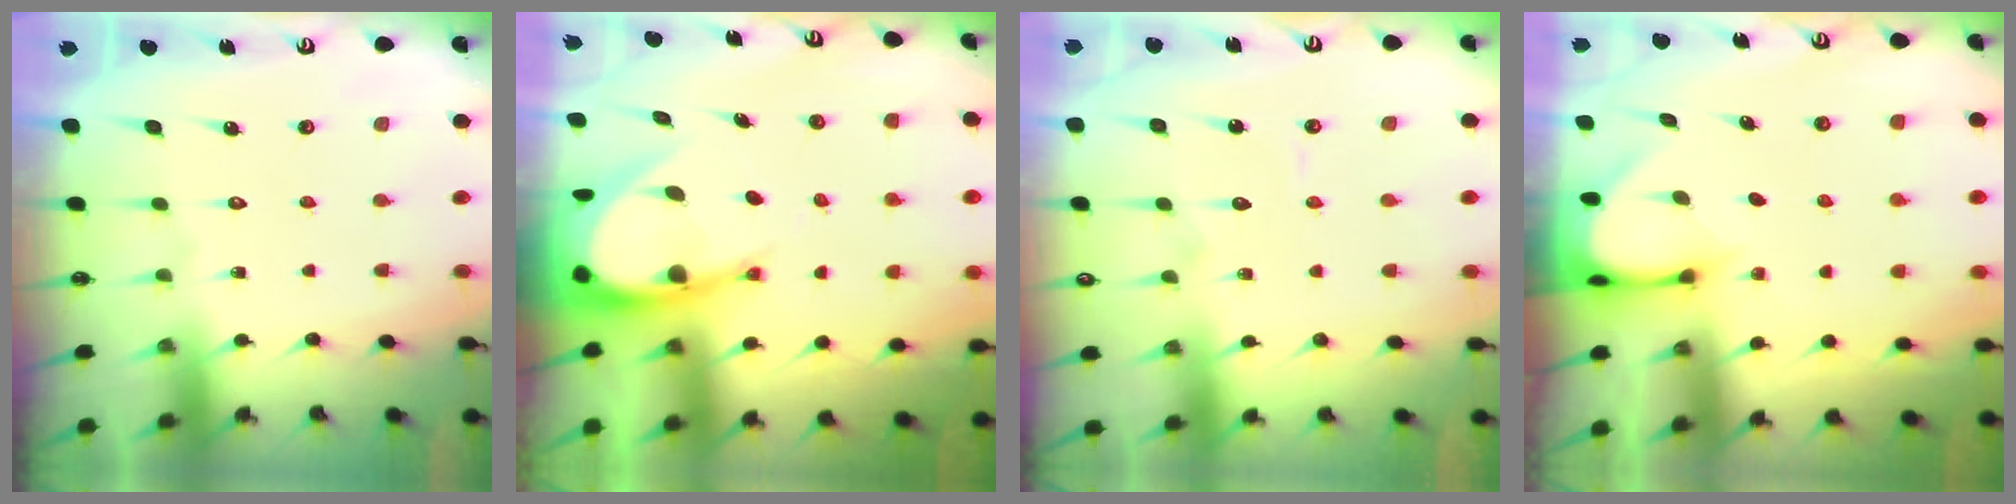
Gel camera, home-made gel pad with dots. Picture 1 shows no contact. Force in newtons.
{"total": 11.3, "press": 11.2, "slide": 1.4}
{"total": 3.8, "press": 3.8, "slide": 0.3}
{"total": 3.0, "press": 3.0, "slide": 0.3}